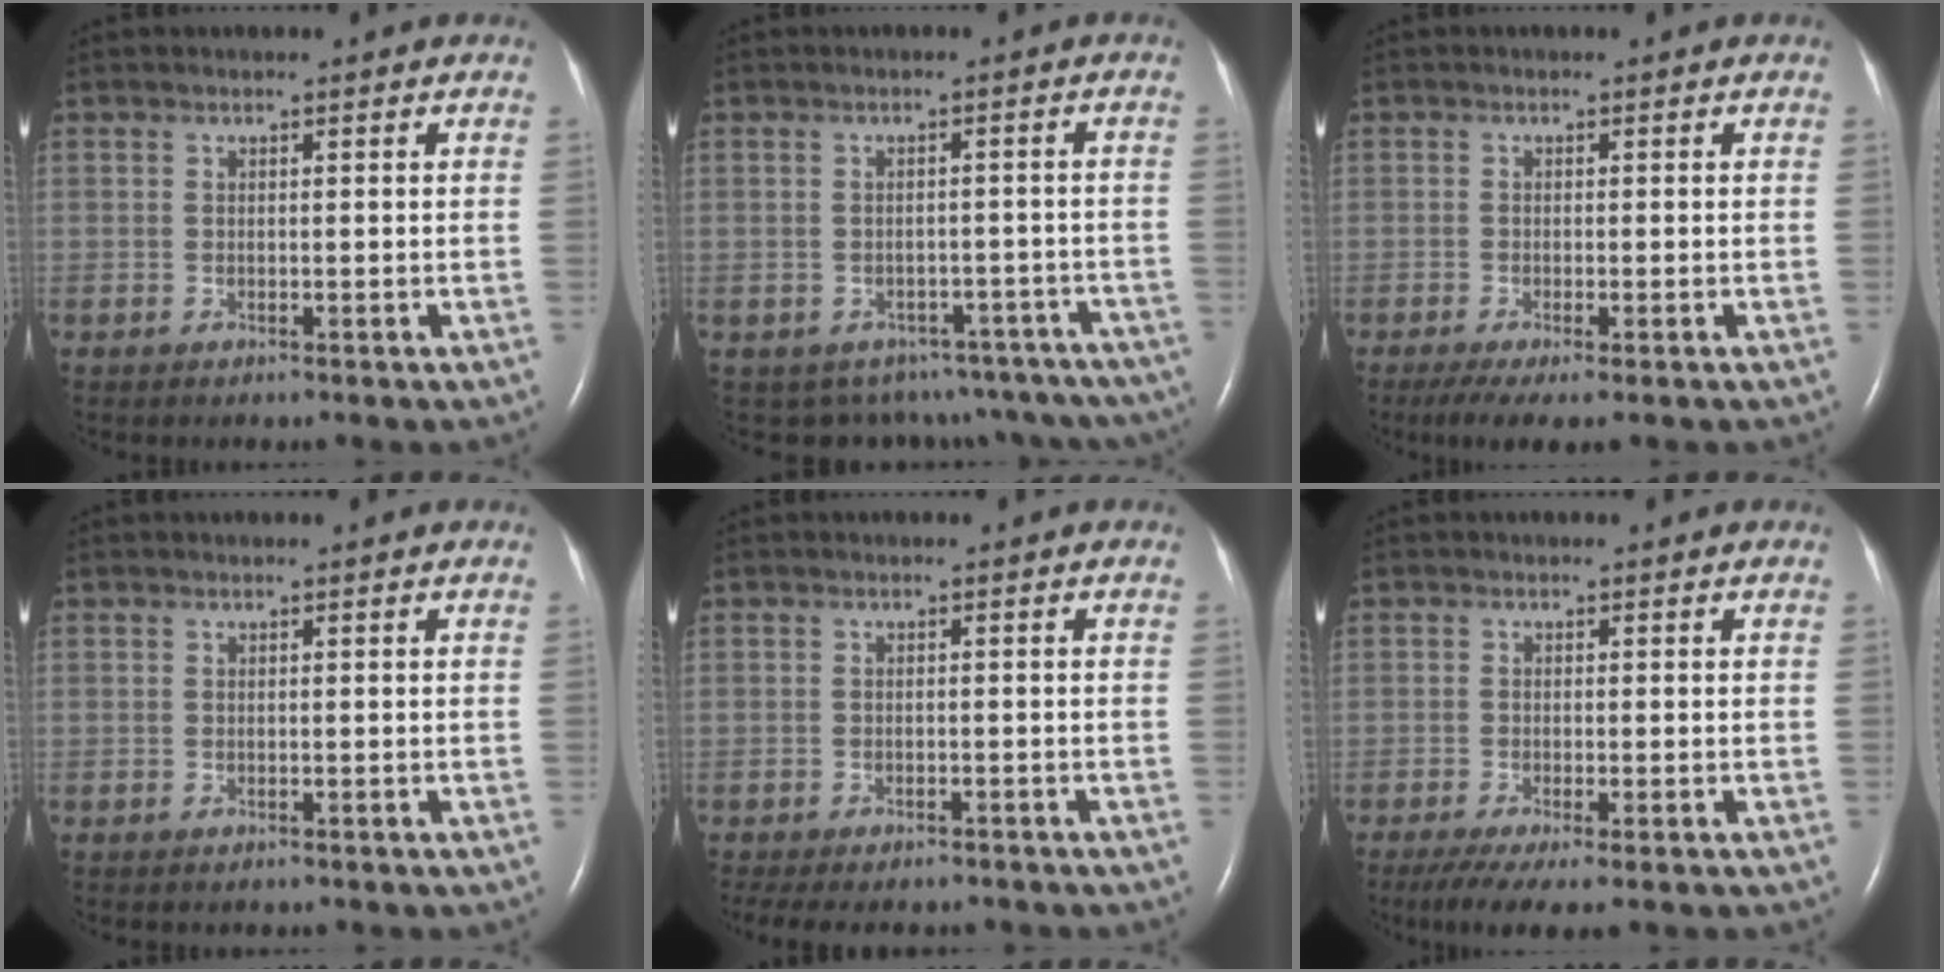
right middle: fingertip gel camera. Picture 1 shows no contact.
{"total": 15.6, "force": [-12.0, 8.8, 4.3], "torque": [-0.059, 0.030, -0.117]}
{"total": 4.8, "force": [-3.0, 0.8, 3.7], "torque": [-0.065, -0.018, -0.050]}
{"total": 0.0}
{"total": 10.5, "force": [-9.0, 3.4, 4.2], "torque": [-0.080, -0.009, -0.114]}
{"total": 6.0, "force": [-4.0, 0.8, 4.4], "torque": [-0.076, -0.019, -0.067]}